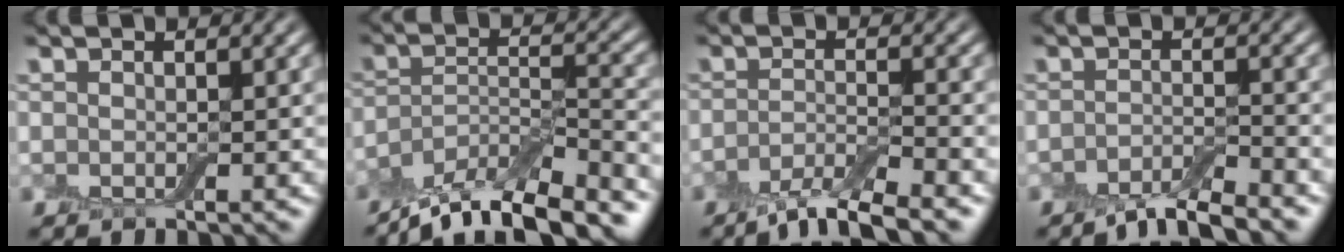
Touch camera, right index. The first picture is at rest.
{"total": 10.2, "force": [-8.8, 2.6, 4.6], "torque": [-0.078, 0.001, -0.145]}
{"total": 4.2, "force": [-3.2, 0.7, 2.7], "torque": [-0.047, -0.003, -0.065]}
{"total": 3.7, "force": [-3.0, 0.6, 2.2], "torque": [-0.030, 0.001, -0.060]}